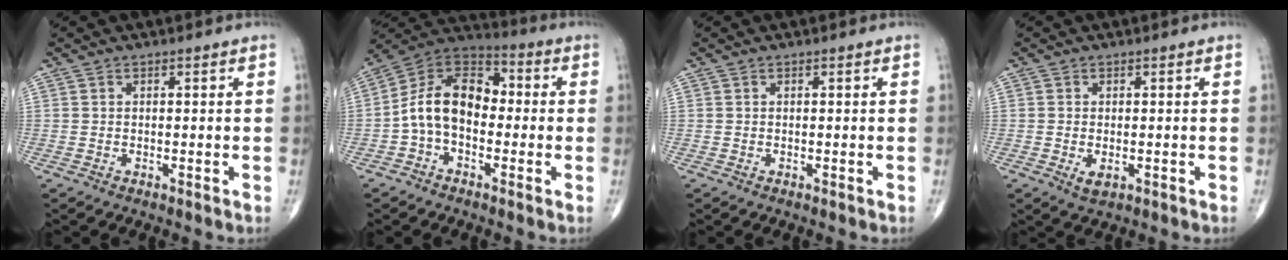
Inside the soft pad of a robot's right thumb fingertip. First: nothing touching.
{"total": 12.8, "force": [-1.6, 8.5, 9.4], "torque": [-0.147, 0.042, -0.044]}
{"total": 0.0}
{"total": 2.3, "force": [-0.6, 1.2, 1.8], "torque": [-0.033, -0.004, -0.005]}